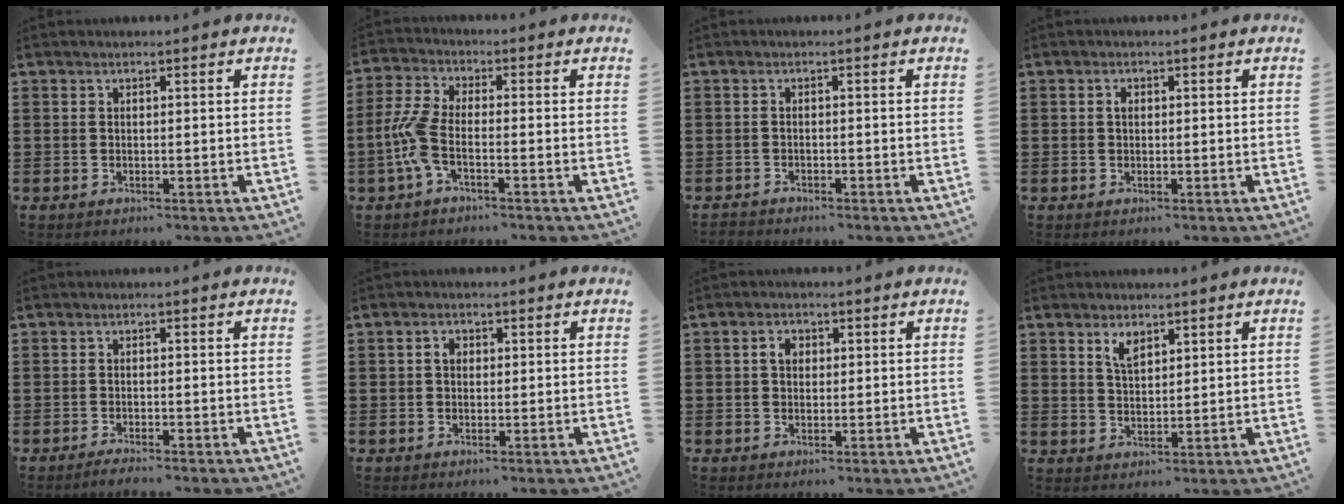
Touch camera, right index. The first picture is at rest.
{"total": 5.8, "force": [-1.9, 2.2, 5.0], "torque": [-0.137, -0.013, -0.045]}
{"total": 1.0, "force": [-0.9, 0.2, -0.1], "torque": [-0.001, 0.004, -0.022]}
{"total": 1.0, "force": [0.2, 0.7, 0.7], "torque": [-0.016, 0.003, 0.003]}
{"total": 1.2, "force": [-1.1, -0.1, 0.4], "torque": [-0.008, -0.002, -0.020]}
{"total": 1.7, "force": [0.2, 1.3, 1.1], "torque": [-0.024, 0.009, 0.002]}
{"total": 2.4, "force": [0.4, 1.8, 1.6], "torque": [-0.036, 0.011, 0.005]}
{"total": 3.1, "force": [2.2, 1.3, 1.7], "torque": [-0.032, 0.000, 0.038]}